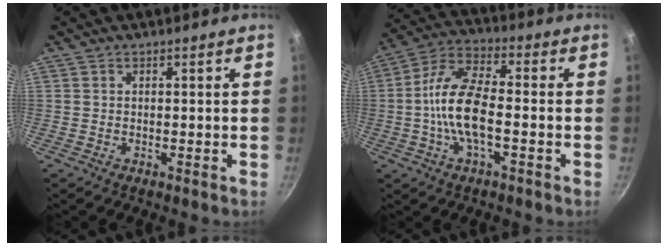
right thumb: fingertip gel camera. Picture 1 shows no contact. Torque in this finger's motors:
{"motor_torque": [1.22, 1.10, 2.05, -0.42, 0.62]}